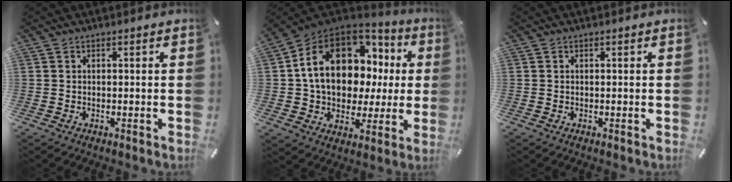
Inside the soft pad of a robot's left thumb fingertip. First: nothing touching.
{"total": 18.4, "force": [4.9, 13.6, 11.5], "torque": [-0.200, -0.020, 0.085]}
{"total": 0.0}